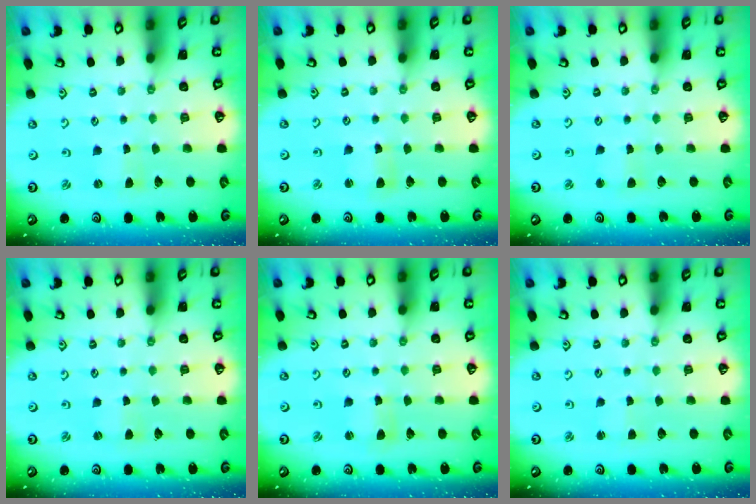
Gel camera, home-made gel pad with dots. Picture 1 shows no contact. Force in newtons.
{"total": 2.4, "press": 2.4, "slide": 0.2}
{"total": 2.5, "press": 2.5, "slide": 0.5}
{"total": 1.3, "press": 1.3, "slide": 0.4}
{"total": 3.0, "press": 2.9, "slide": 0.4}
{"total": 1.3, "press": 1.2, "slide": 0.3}